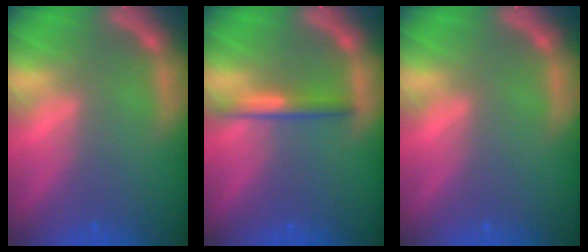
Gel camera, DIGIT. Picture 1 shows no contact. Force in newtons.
{"total": 2.4}
{"total": 0.0}